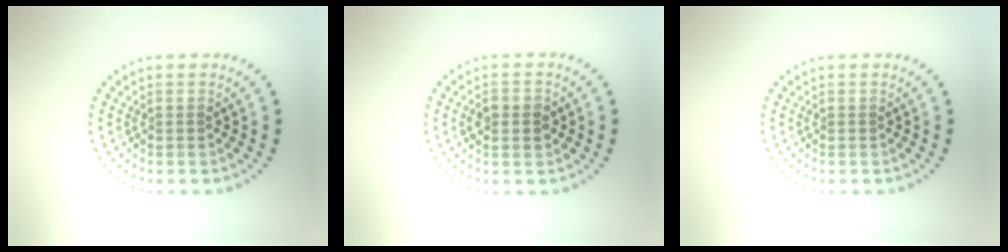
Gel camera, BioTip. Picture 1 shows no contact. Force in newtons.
{"total": 2.9, "press": 2.9, "slide": 0.1}
{"total": 0.0}